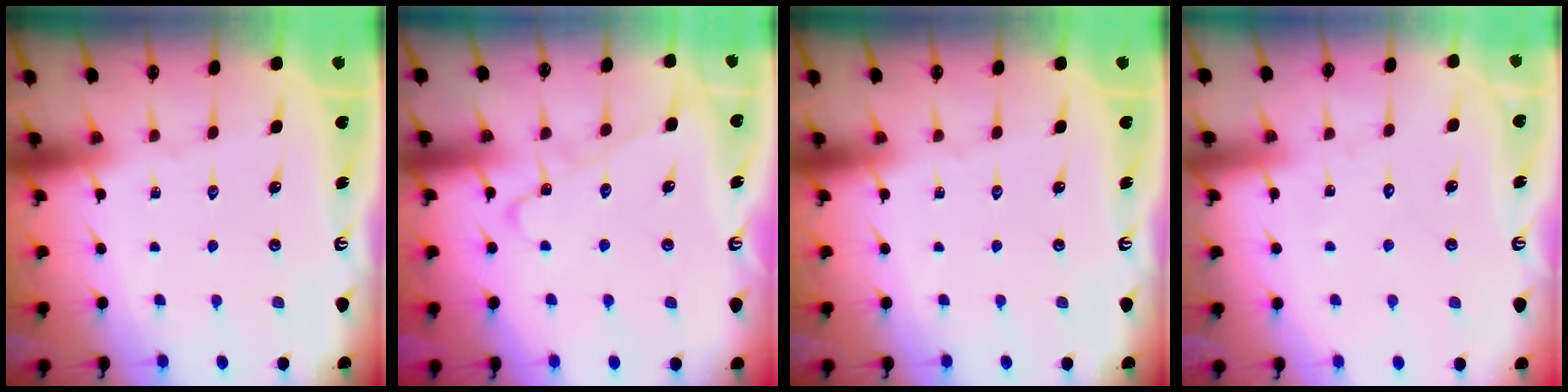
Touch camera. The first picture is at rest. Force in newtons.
{"total": 4.4, "press": 4.4, "slide": 0.5}
{"total": 0.0}
{"total": 2.6, "press": 2.6, "slide": 0.2}